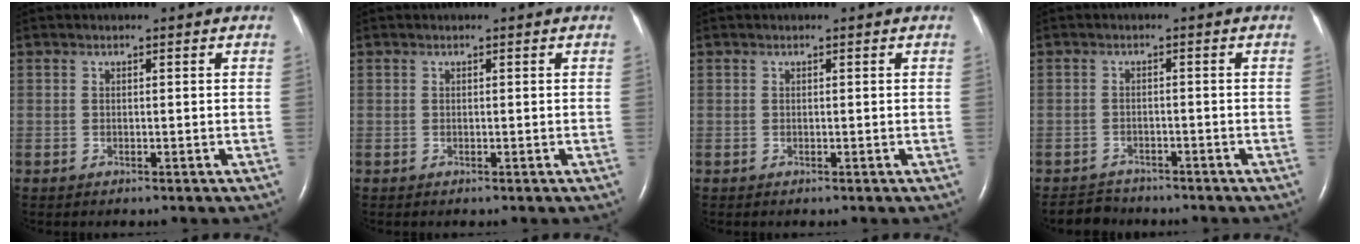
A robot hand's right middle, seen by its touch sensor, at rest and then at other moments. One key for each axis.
{"total": 0.0}
{"total": 0.0}
{"total": 3.3, "fx": -3.1, "fy": 1.0, "fz": -0.7, "tx": 0.005, "ty": -0.007, "tz": -0.054}